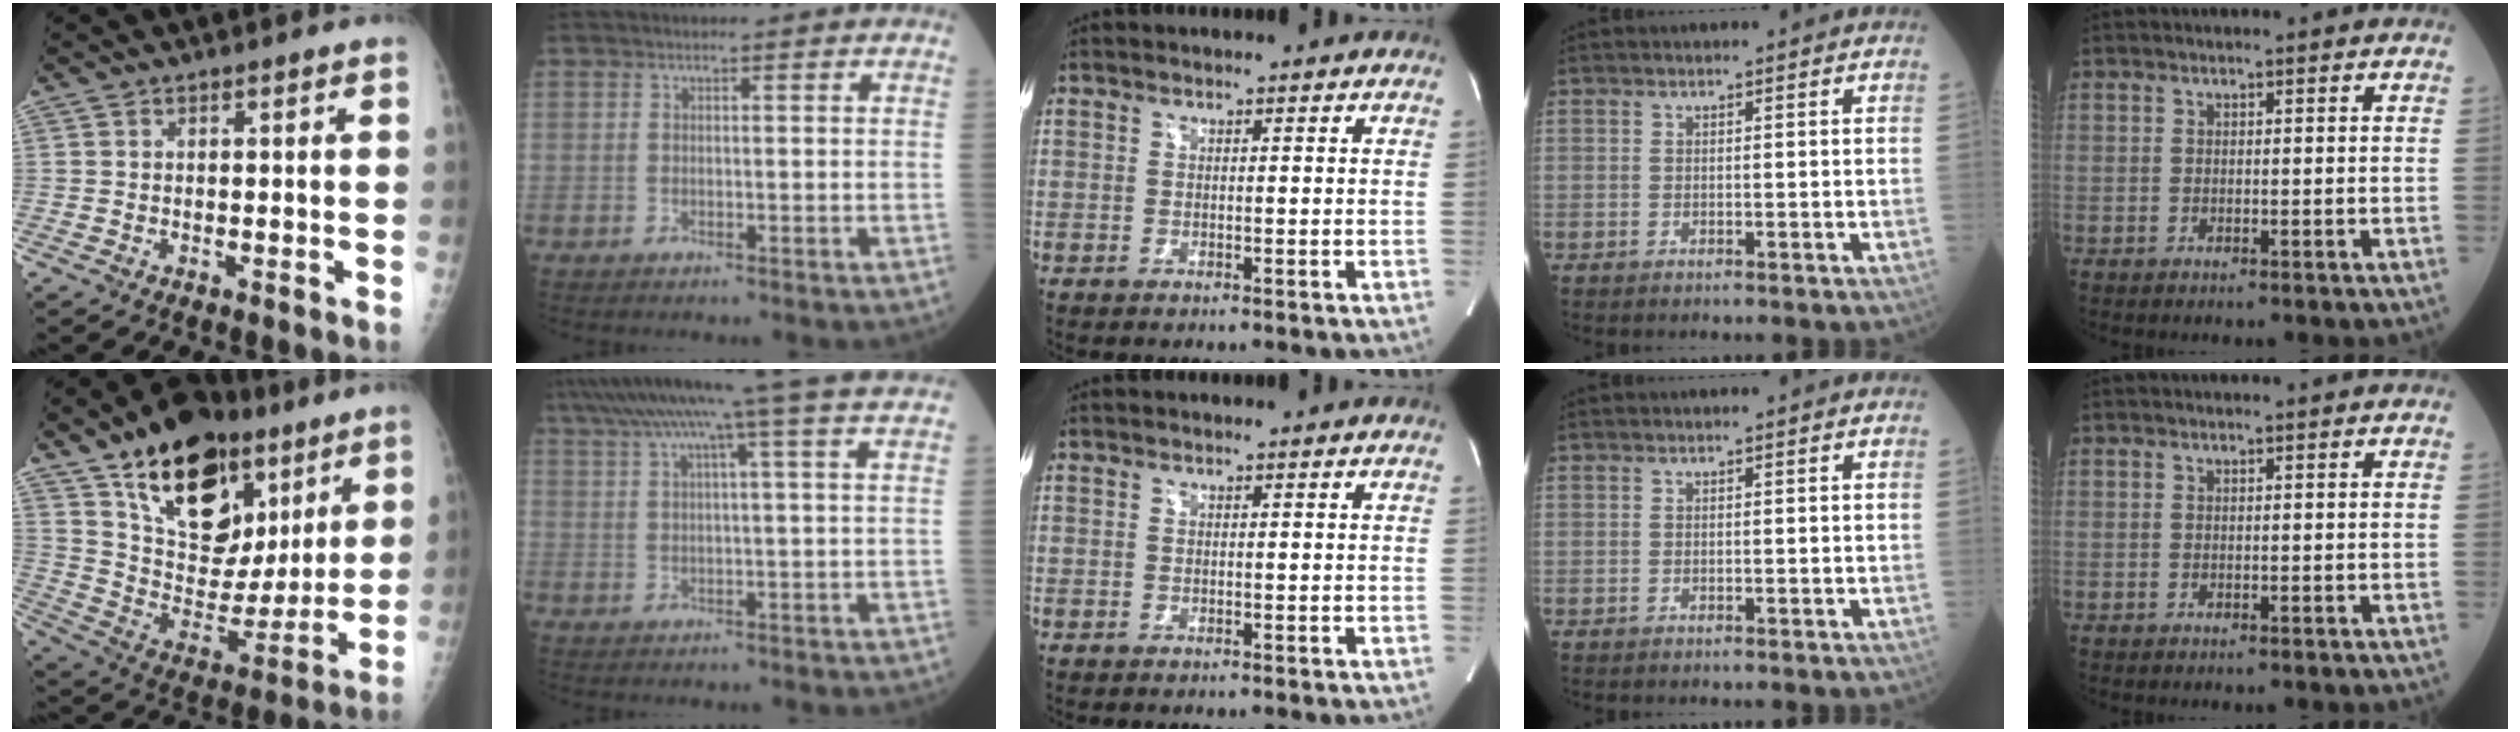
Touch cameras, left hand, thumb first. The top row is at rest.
{"thumb": {"total": 25.4, "force": [13.9, 15.0, 15.1], "torque": [-0.195, -0.035, 0.240]}, "index": {"total": 14.1, "force": [11.0, -2.5, 8.5], "torque": [-0.145, 0.017, 0.148]}}